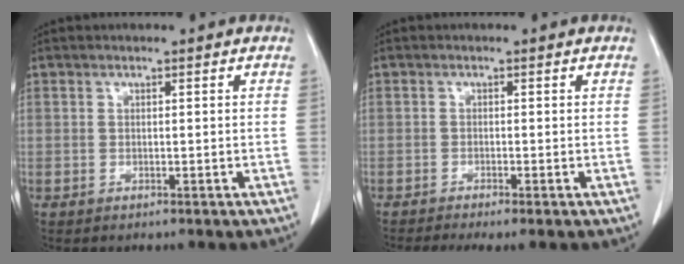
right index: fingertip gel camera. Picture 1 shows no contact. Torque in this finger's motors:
{"motor_torque": [0.48, -0.41, 0.11, 0.04]}